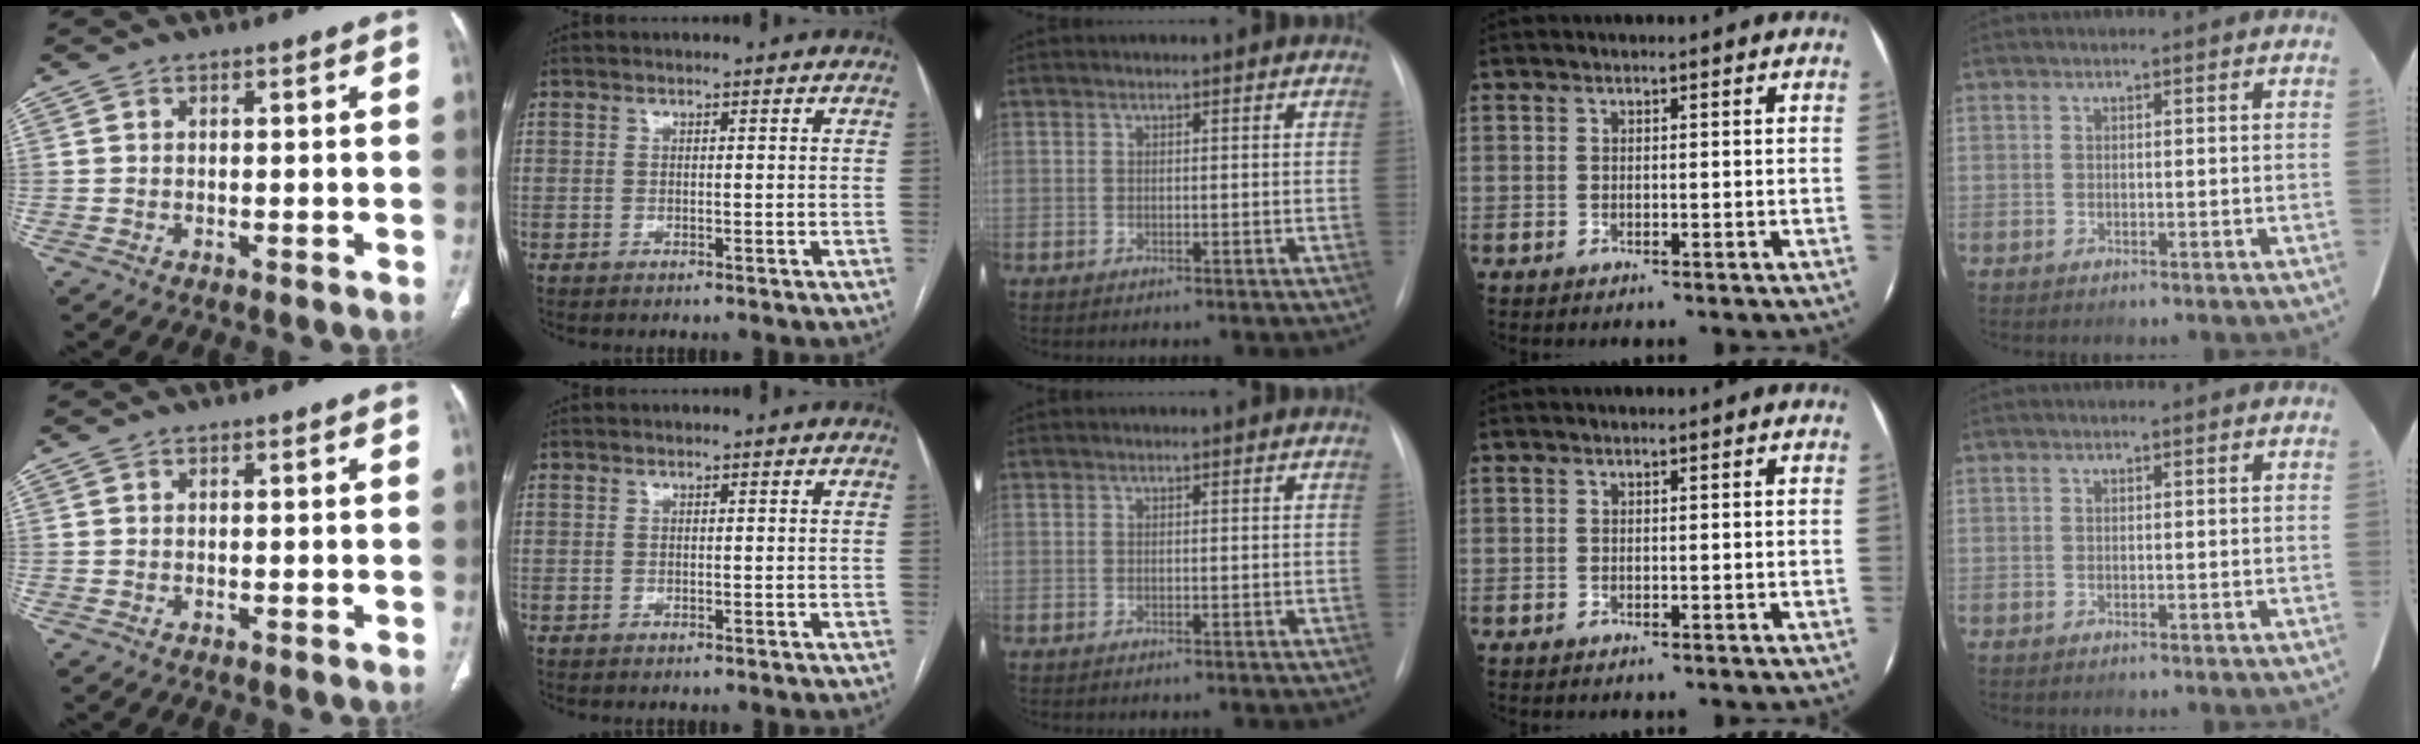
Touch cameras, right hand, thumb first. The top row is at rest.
{}